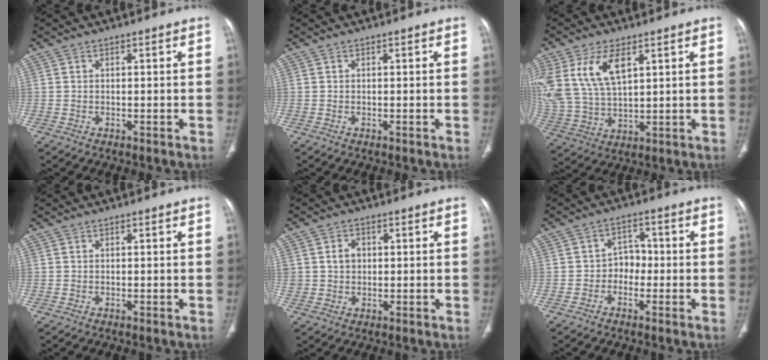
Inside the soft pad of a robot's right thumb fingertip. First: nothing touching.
{"total": 0.0}
{"total": 14.4, "force": [6.2, 7.5, 10.7], "torque": [-0.224, -0.014, 0.134]}
{"total": 0.0}
{"total": 3.6, "force": [0.6, 3.0, 1.8], "torque": [-0.017, 0.001, 0.013]}
{"total": 3.8, "force": [-1.2, 3.1, 1.8], "torque": [0.000, 0.020, -0.031]}